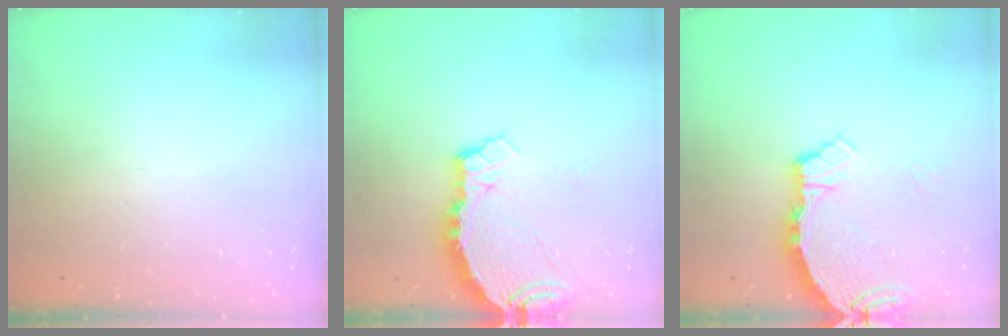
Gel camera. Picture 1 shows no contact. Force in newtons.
{"total": 5.9, "press": 5.9, "slide": 0.5}
{"total": 3.8, "press": 3.8, "slide": 0.4}